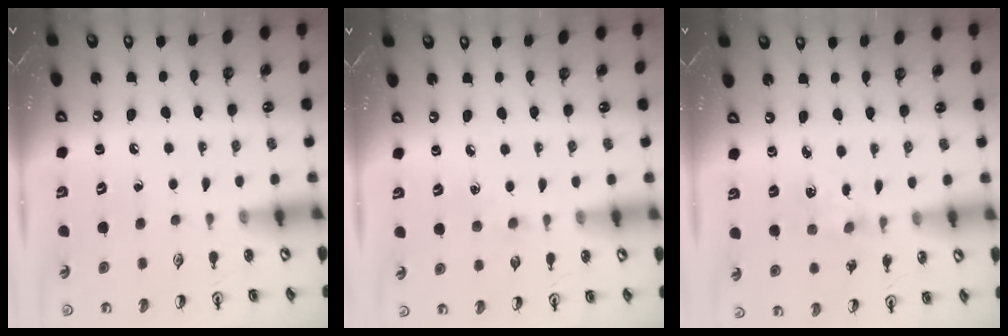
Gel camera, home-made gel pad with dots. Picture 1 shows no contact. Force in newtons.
{"total": 2.6, "press": 2.5, "slide": 0.3}
{"total": 2.7, "press": 2.7, "slide": 0.3}